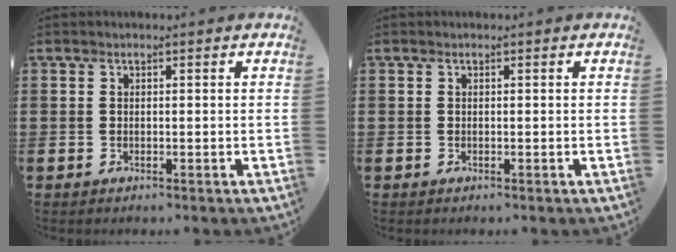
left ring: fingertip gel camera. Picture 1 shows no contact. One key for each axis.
{"total": 0.0}